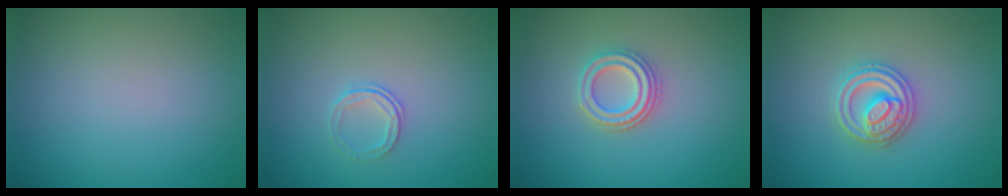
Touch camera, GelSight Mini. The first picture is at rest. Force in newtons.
{"total": 1.3, "press": 0.9, "slide": 0.9}
{"total": 2.9, "press": 2.7, "slide": 1.2}
{"total": 3.3, "press": 3.2, "slide": 0.6}